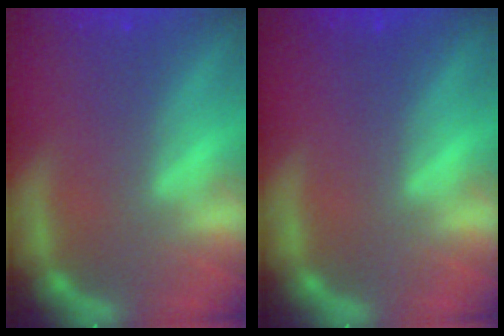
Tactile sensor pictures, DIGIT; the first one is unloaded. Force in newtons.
{"total": 0.0}